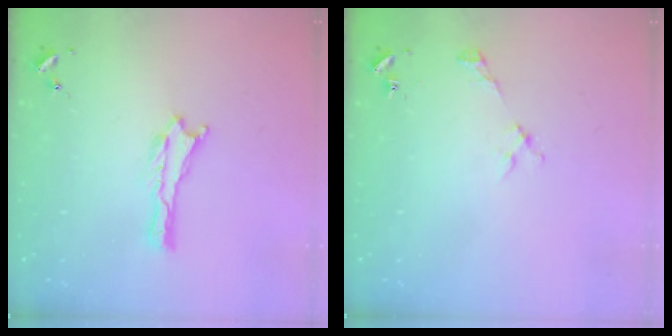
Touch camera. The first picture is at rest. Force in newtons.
{"total": 2.2, "press": 2.2, "slide": 0.3}